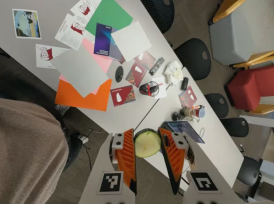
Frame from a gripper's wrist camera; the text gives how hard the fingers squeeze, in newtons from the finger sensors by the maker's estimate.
{"total": 11.8, "left": 12.4, "right": 11.3}